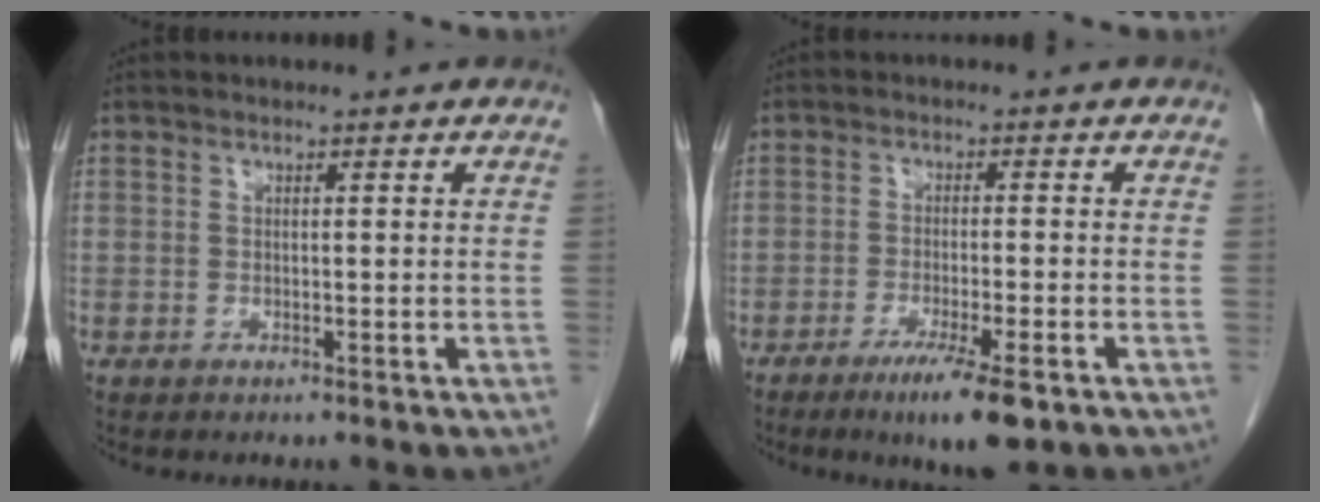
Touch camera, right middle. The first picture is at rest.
{"total": 7.4, "force": [-4.4, 0.6, 5.9], "torque": [-0.096, -0.018, -0.069]}